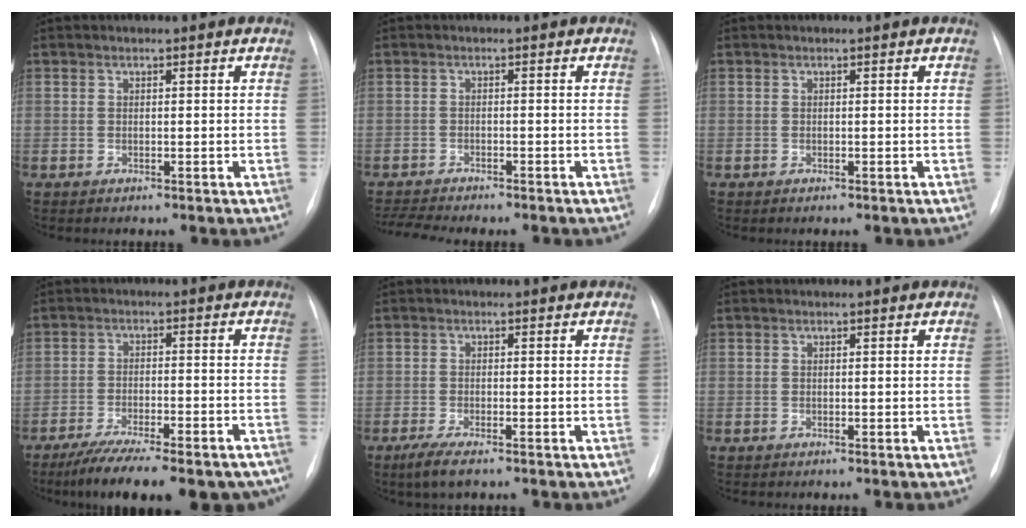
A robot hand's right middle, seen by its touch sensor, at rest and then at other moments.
{"total": 5.5, "force": [-5.2, 0.1, 1.9], "torque": [-0.027, -0.007, -0.078]}
{"total": 0.0}
{"total": 18.6, "force": [-15.0, 4.6, 10.0], "torque": [-0.123, -0.008, -0.208]}
{"total": 3.7, "force": [-2.4, 0.7, 2.6], "torque": [-0.058, -0.010, -0.042]}
{"total": 0.0}